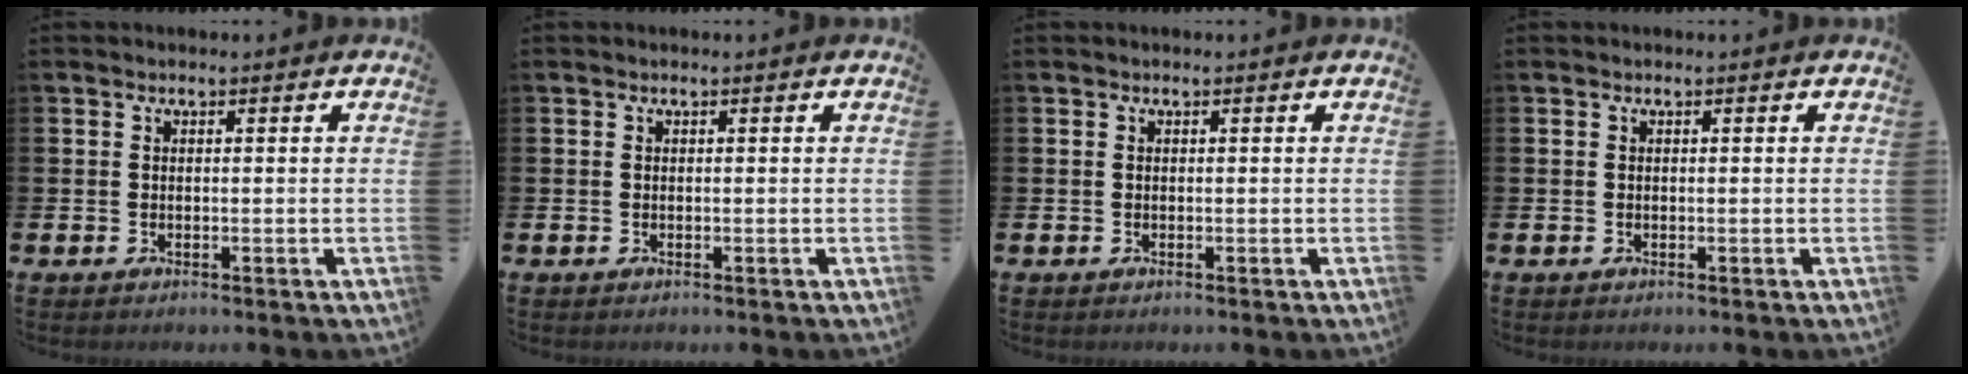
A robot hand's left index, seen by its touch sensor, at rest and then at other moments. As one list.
[{"total": 0.0}, {"total": 0.0}, {"total": 0.0}]